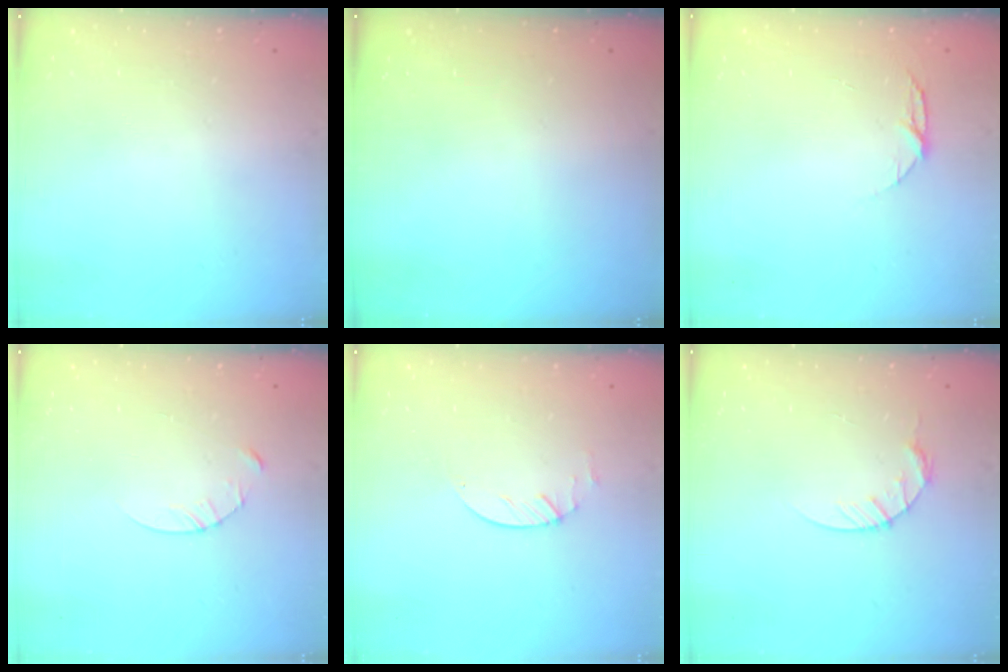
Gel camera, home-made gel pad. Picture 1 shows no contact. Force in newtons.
{"total": 0.0}
{"total": 4.8, "press": 4.8, "slide": 0.6}
{"total": 3.8, "press": 3.8, "slide": 0.3}
{"total": 1.9, "press": 1.9, "slide": 0.3}
{"total": 5.1, "press": 5.0, "slide": 0.6}